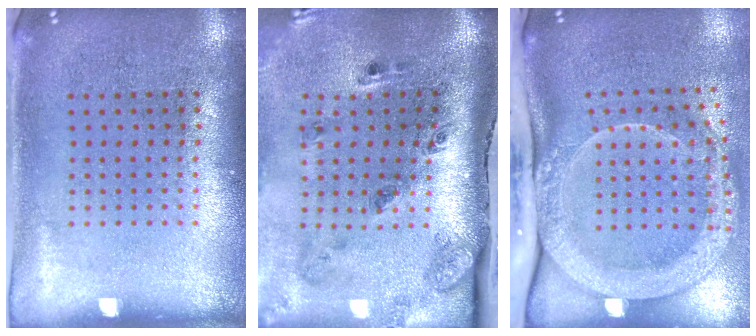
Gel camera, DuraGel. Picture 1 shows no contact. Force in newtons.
{"total": 3.2, "press": 2.1, "slide": 2.5}
{"total": 3.3, "press": 2.3, "slide": 2.3}